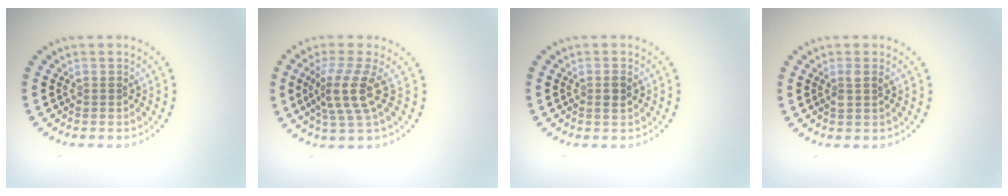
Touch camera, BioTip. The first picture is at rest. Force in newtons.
{"total": 3.7, "press": 2.8, "slide": 2.3}
{"total": 1.1, "press": 1.0, "slide": 0.3}
{"total": 1.4, "press": 1.2, "slide": 0.7}